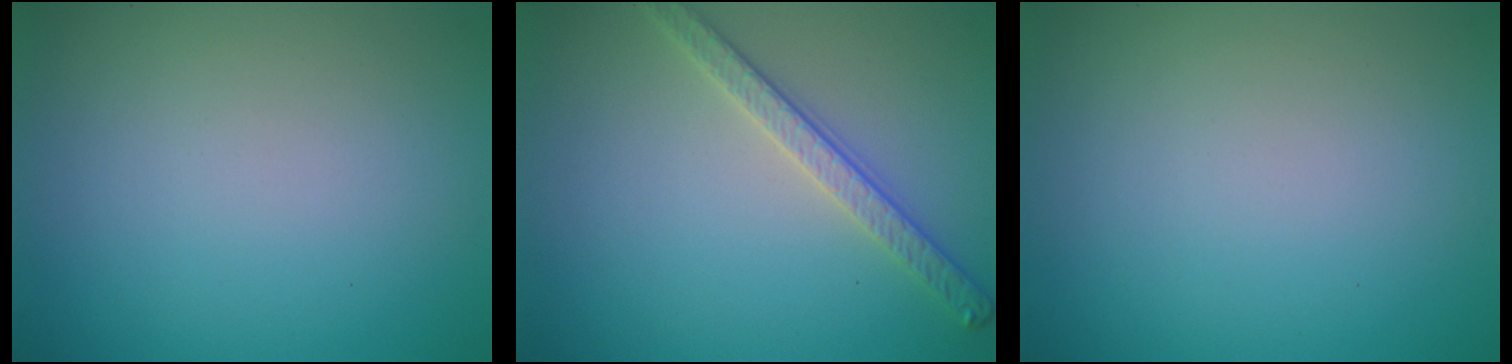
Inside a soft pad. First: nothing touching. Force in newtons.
{"total": 2.8, "press": 2.7, "slide": 0.8}
{"total": 0.0}